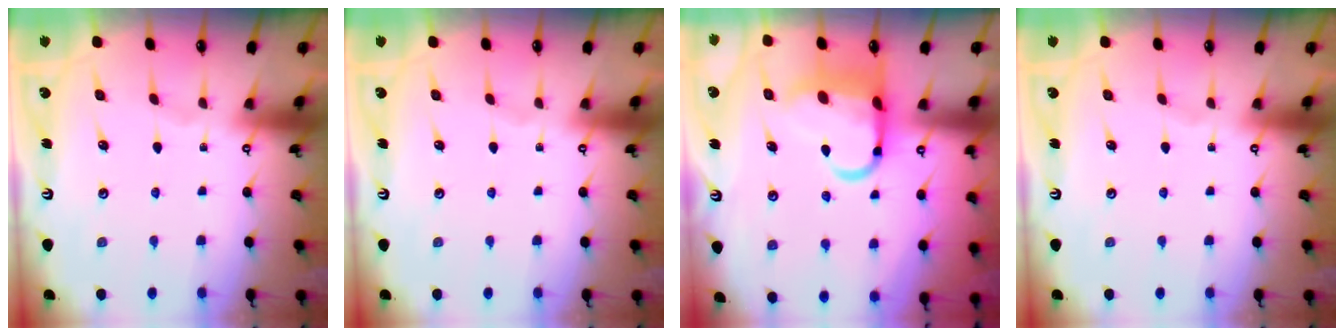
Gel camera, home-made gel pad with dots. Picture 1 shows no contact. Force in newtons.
{"total": 0.0}
{"total": 11.0, "press": 10.8, "slide": 1.8}
{"total": 0.0}